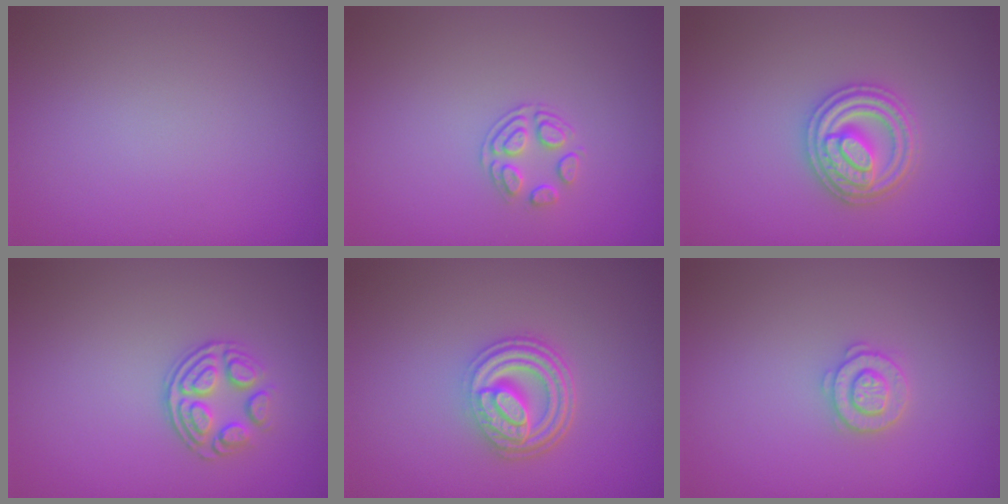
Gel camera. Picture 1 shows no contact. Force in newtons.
{"total": 1.8, "press": 1.2, "slide": 1.4}
{"total": 3.7, "press": 3.6, "slide": 0.6}
{"total": 3.1, "press": 2.5, "slide": 1.9}
{"total": 4.8, "press": 3.6, "slide": 3.1}
{"total": 2.2, "press": 2.2, "slide": 0.3}